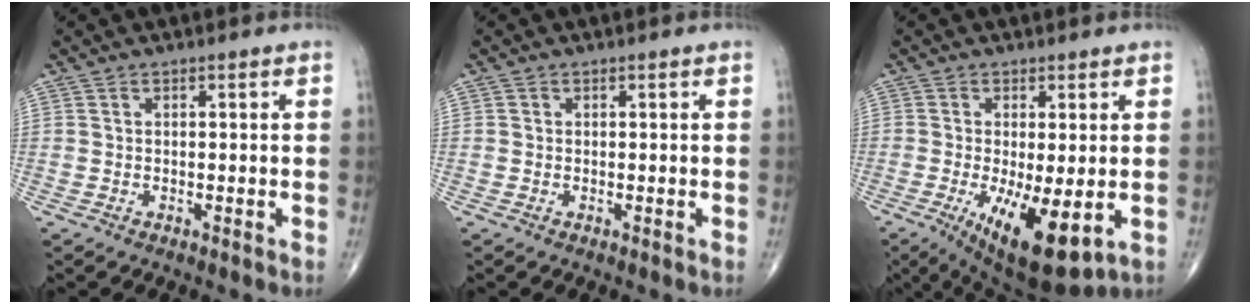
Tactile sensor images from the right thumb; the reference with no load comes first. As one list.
[{"total": 0.0}, {"total": 12.4, "force": [-3.3, 4.2, 11.2], "torque": [-0.183, -0.024, -0.037]}]